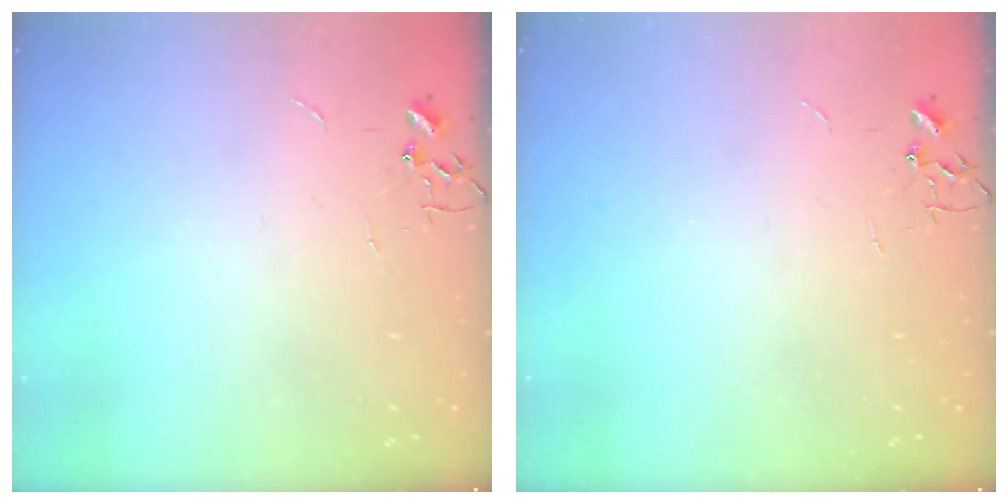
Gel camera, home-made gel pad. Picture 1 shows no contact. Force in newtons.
{"total": 0.0}